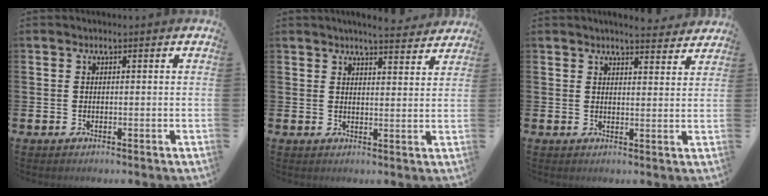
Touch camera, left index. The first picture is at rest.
{"total": 4.5, "force": [4.4, 0.1, 1.0], "torque": [-0.019, -0.024, 0.078]}
{"total": 3.8, "force": [3.8, 0.2, 0.4], "torque": [-0.007, -0.022, 0.067]}